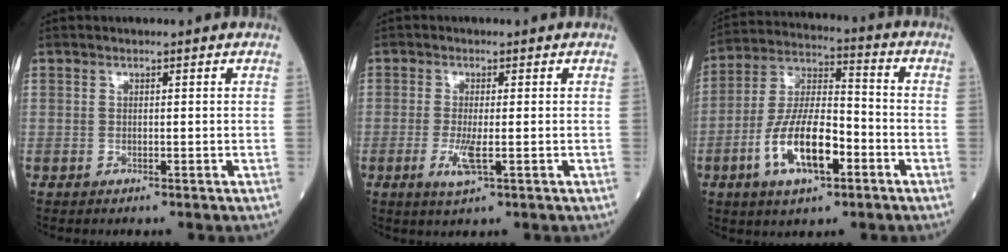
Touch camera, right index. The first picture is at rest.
{"total": 3.7, "force": [-1.0, 0.5, 3.5], "torque": [-0.076, -0.009, -0.017]}
{"total": 13.3, "force": [-5.1, 4.6, 11.5], "torque": [-0.232, 0.007, -0.092]}